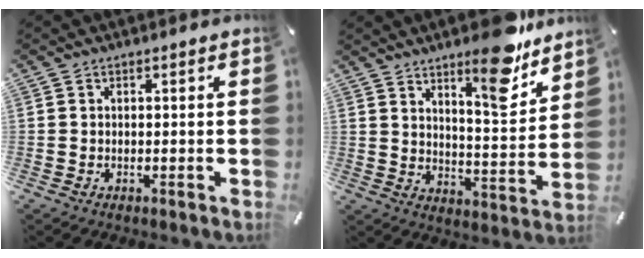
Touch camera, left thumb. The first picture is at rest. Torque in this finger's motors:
{"motor_torque": [0.89, -0.34, 1.08, -1.04, -0.02]}